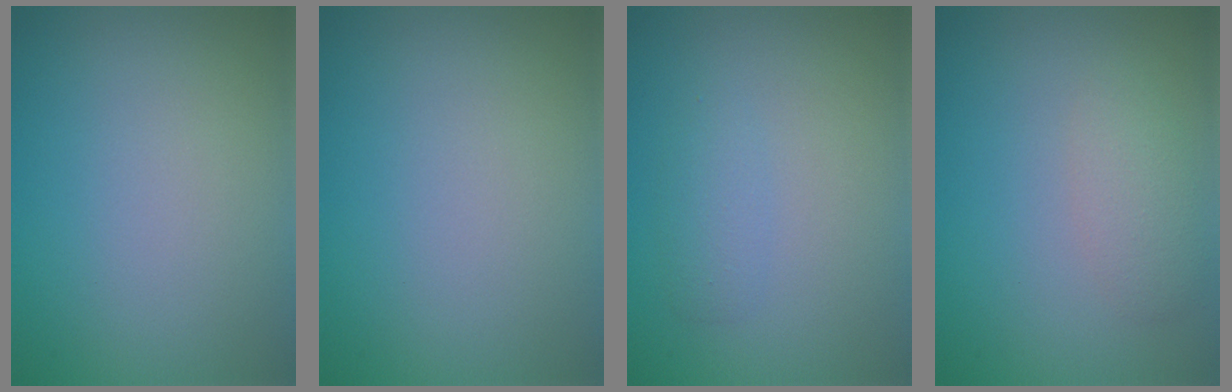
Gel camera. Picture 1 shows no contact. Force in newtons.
{"total": 0.0}
{"total": 1.5, "press": 1.4, "slide": 0.1}
{"total": 1.7, "press": 1.7, "slide": 0.1}